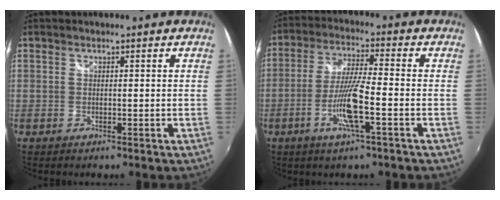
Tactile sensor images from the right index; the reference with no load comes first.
{"total": 9.5, "force": [-3.4, 0.6, 8.8], "torque": [-0.177, -0.006, -0.066]}